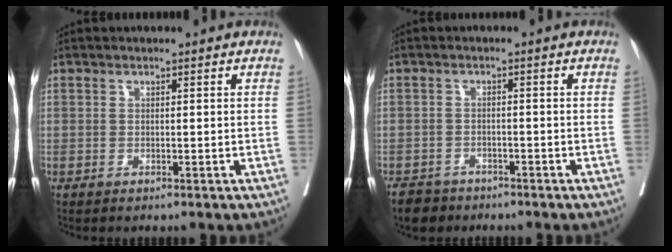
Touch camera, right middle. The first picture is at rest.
{"total": 3.5, "force": [-2.8, 2.1, 0.4], "torque": [-0.008, 0.003, -0.048]}